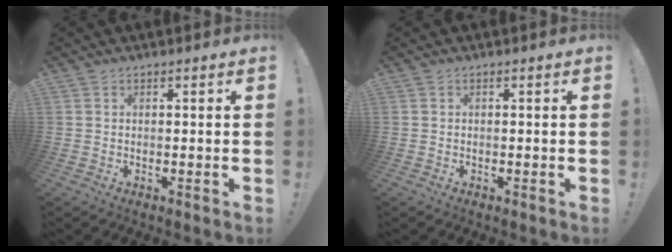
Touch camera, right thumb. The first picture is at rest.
{"total": 0.0}